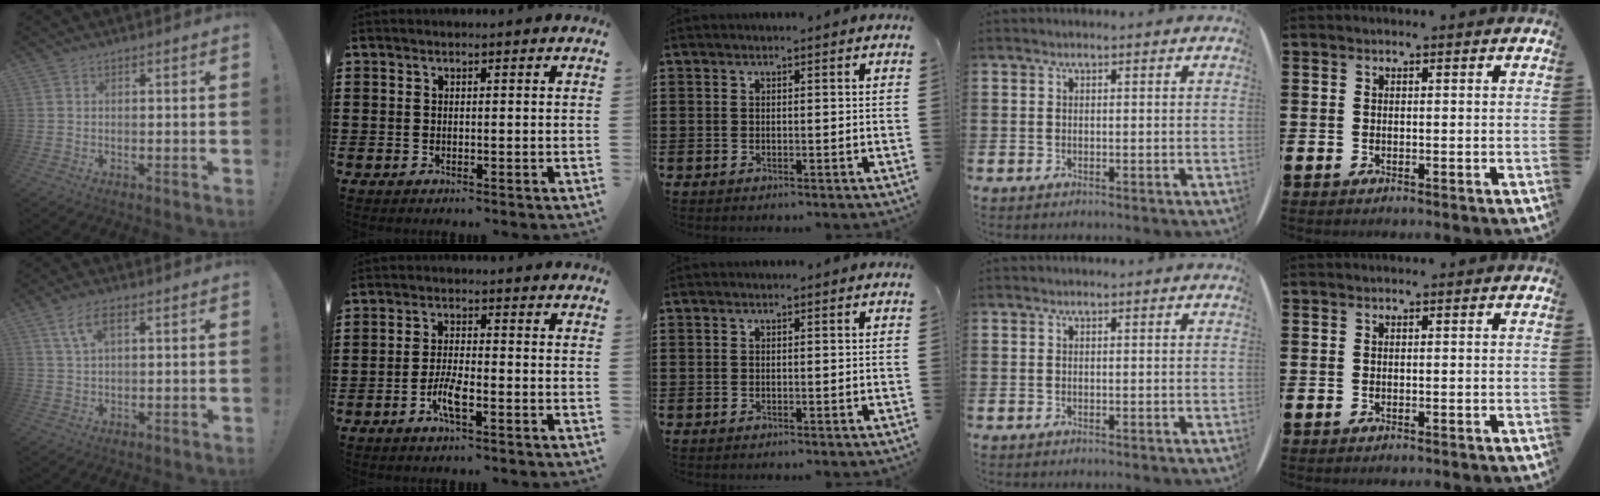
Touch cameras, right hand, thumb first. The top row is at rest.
{"thumb": {"total": 6.6, "force": [2.9, 2.9, 5.2], "torque": [-0.095, 0.004, 0.053]}, "index": {"total": 4.4, "force": [-2.1, 1.0, 3.8], "torque": [-0.082, -0.004, -0.042]}}